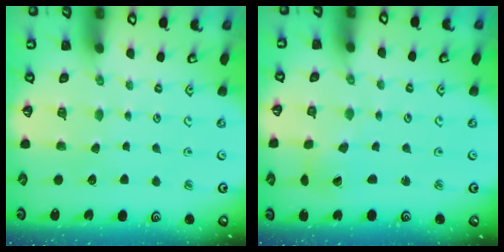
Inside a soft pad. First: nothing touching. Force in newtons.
{"total": 1.2, "press": 1.2, "slide": 0.2}